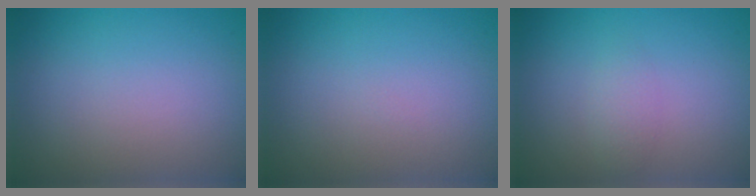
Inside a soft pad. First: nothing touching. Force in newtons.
{"total": 0.0}
{"total": 1.2, "press": 1.2, "slide": 0.1}